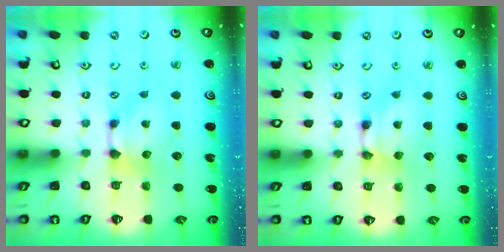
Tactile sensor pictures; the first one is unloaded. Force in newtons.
{"total": 1.6, "press": 1.6, "slide": 0.2}